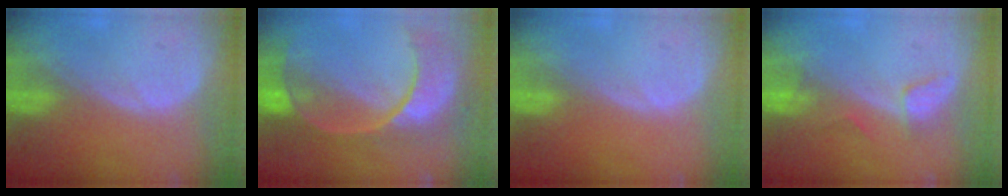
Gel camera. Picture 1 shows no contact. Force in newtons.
{"total": 11.0, "press": 9.3, "slide": 6.0}
{"total": 0.0}
{"total": 2.8, "press": 2.7, "slide": 0.4}